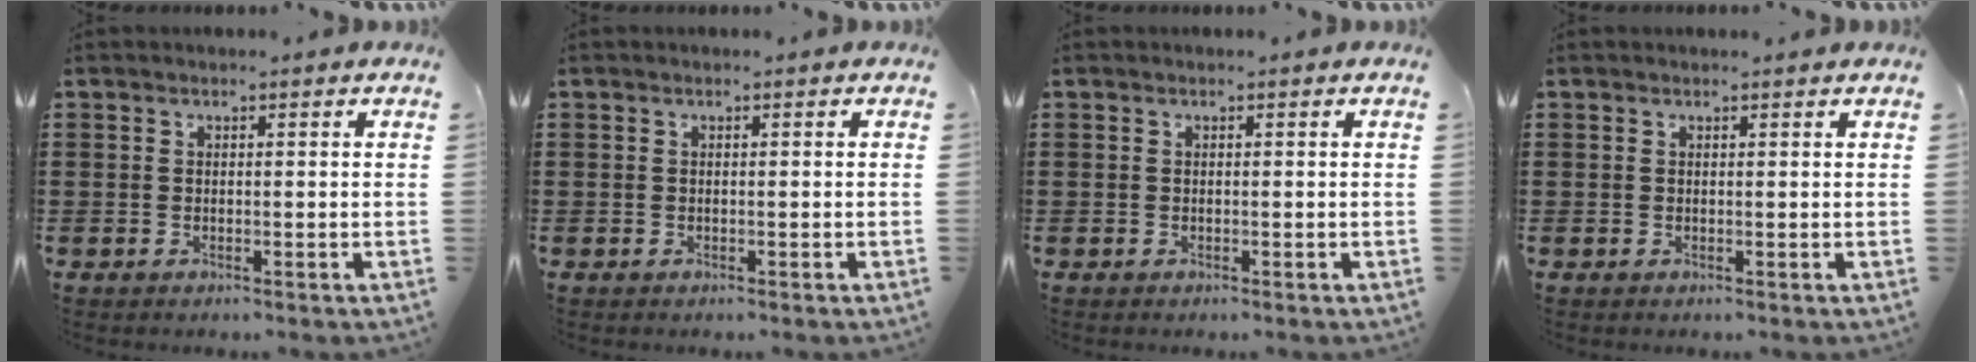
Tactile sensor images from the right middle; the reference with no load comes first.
{"total": 0.7, "force": [-0.6, 0.3, 0.1], "torque": [-0.004, 0.002, -0.012]}
{"total": 0.6, "force": [-0.5, 0.2, 0.2], "torque": [-0.007, -0.002, -0.010]}
{"total": 0.0}